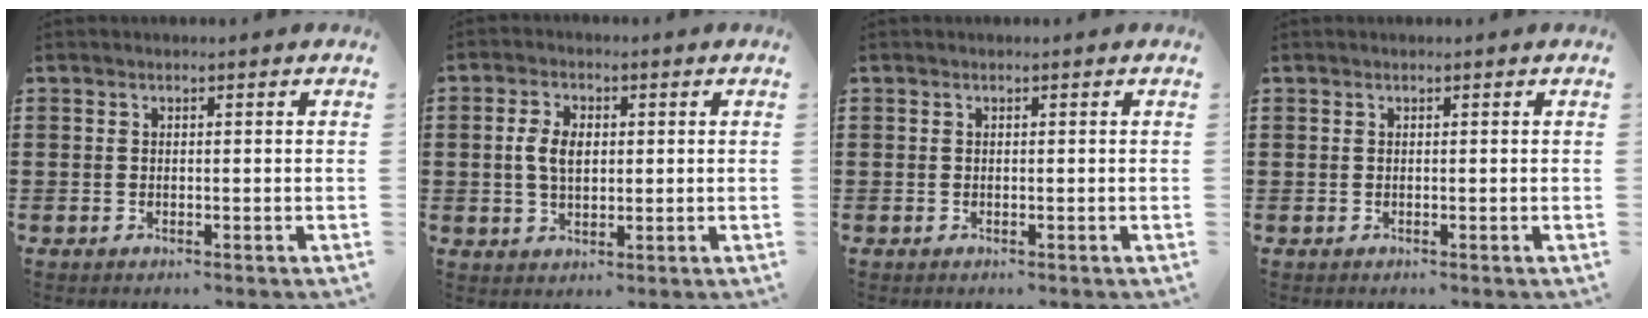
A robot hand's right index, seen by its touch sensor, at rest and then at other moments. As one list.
[{"total": 4.6, "force": [0.3, 2.8, 3.6], "torque": [-0.083, 0.009, 0.002]}, {"total": 0.0}, {"total": 0.0}]